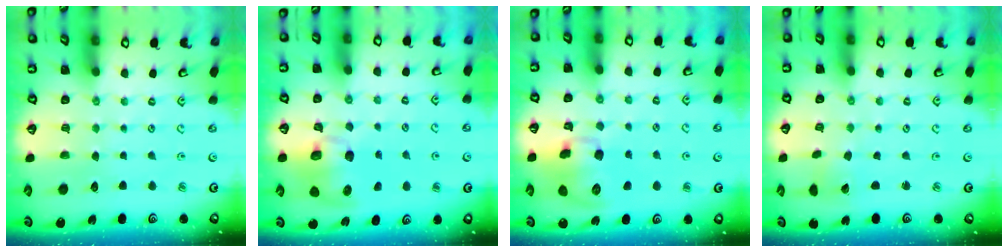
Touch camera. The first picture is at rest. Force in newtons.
{"total": 10.5, "press": 10.4, "slide": 1.8}
{"total": 13.6, "press": 13.4, "slide": 2.4}
{"total": 2.3, "press": 2.3, "slide": 0.2}